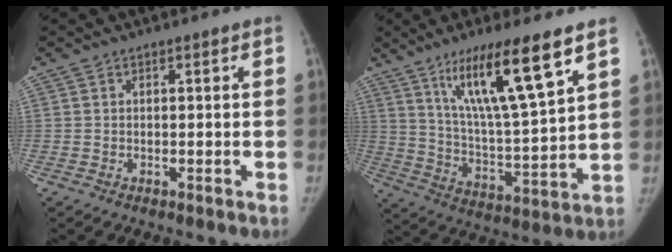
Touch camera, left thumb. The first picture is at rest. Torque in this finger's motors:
{"motor_torque": [0.35, 0.27, 1.76, -1.01, 0.13]}